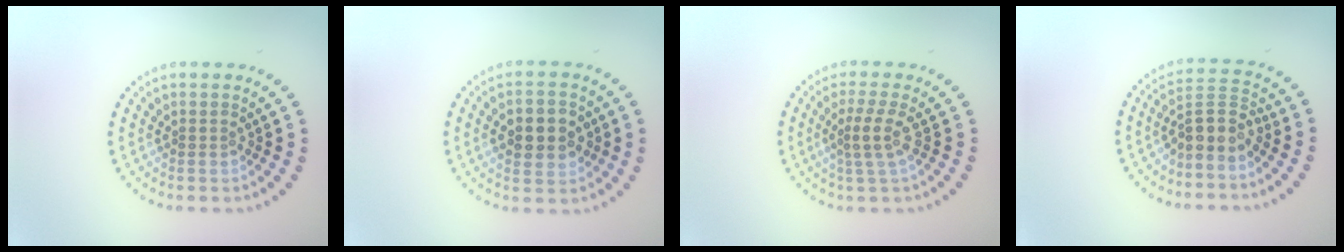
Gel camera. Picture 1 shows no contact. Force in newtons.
{"total": 3.9, "press": 3.9, "slide": 0.2}
{"total": 2.4, "press": 1.9, "slide": 1.5}
{"total": 3.4, "press": 2.8, "slide": 2.0}